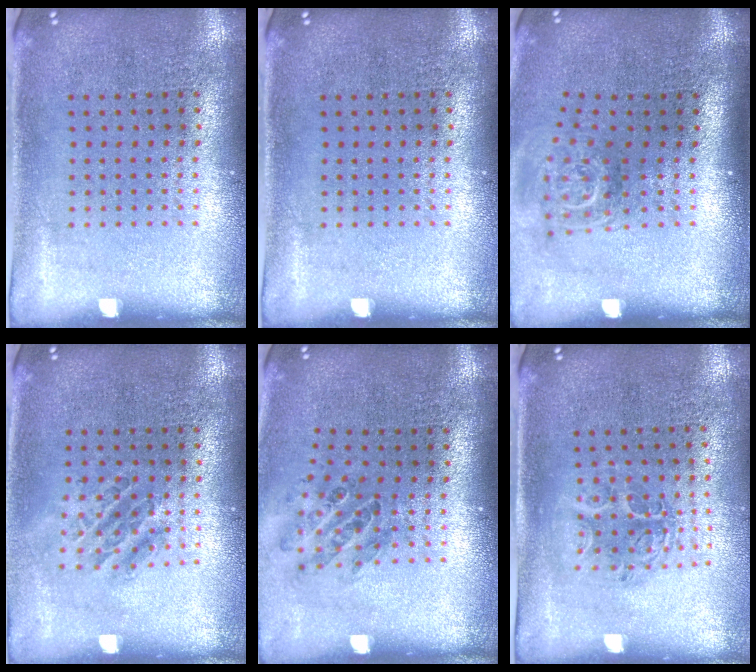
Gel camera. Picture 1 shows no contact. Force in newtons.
{"total": 0.0}
{"total": 1.9, "press": 1.3, "slide": 1.3}
{"total": 1.1, "press": 1.1, "slide": 0.3}
{"total": 0.9, "press": 0.9, "slide": 0.1}
{"total": 1.2, "press": 1.2, "slide": 0.4}